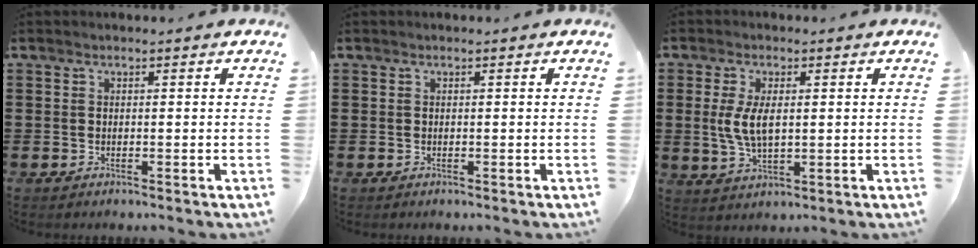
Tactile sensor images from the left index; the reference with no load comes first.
{"total": 0.0}
{"total": 5.6, "force": [0.6, 2.5, 5.0], "torque": [-0.121, 0.000, 0.004]}